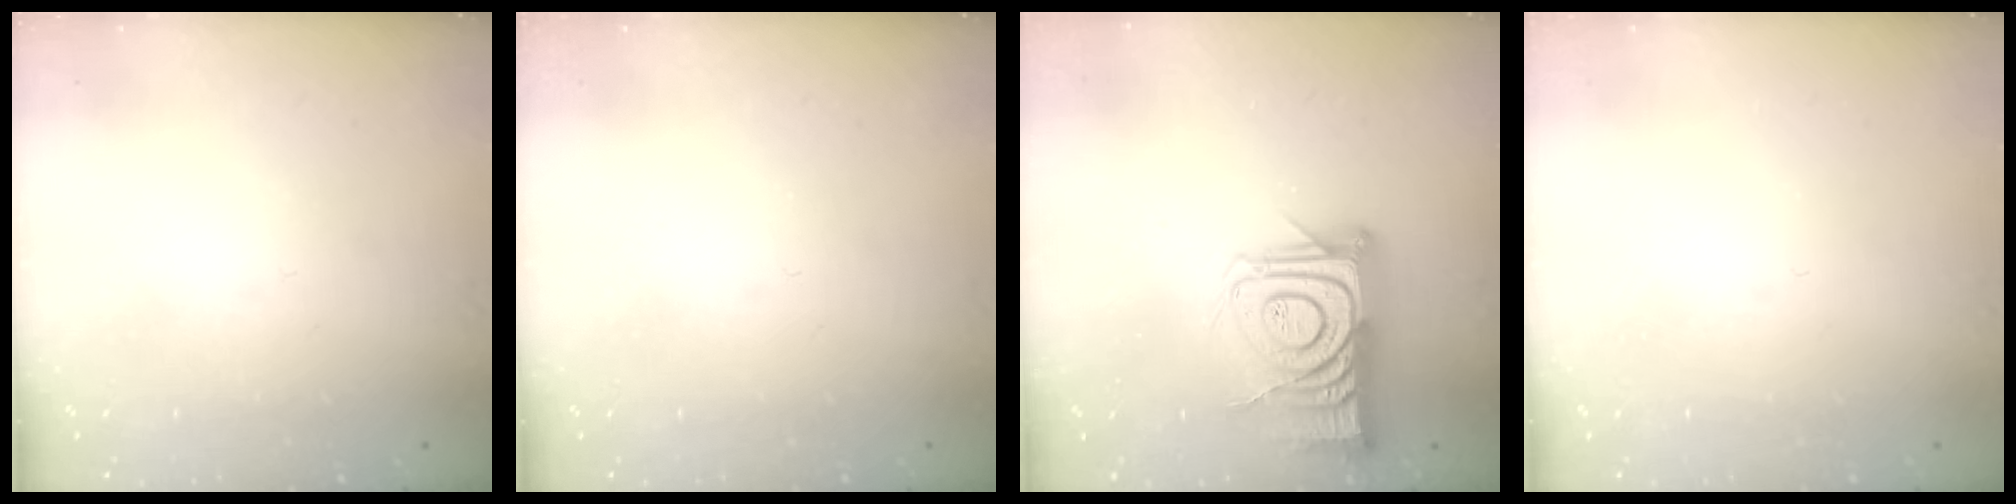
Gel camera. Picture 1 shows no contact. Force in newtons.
{"total": 0.0}
{"total": 14.6, "press": 14.6, "slide": 1.0}
{"total": 0.0}